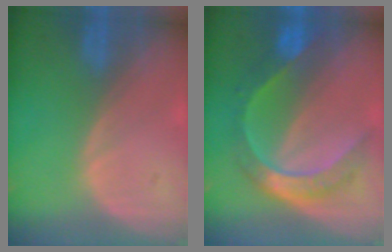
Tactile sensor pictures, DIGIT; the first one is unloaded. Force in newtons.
{"total": 8.3, "press": 8.2, "slide": 0.8}